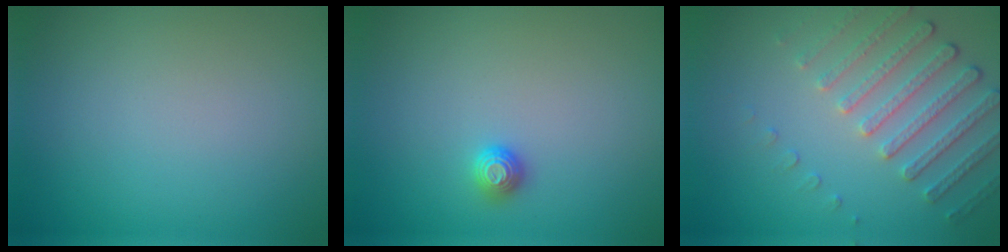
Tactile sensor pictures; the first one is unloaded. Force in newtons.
{"total": 1.1, "press": 1.0, "slide": 0.4}
{"total": 4.5, "press": 3.4, "slide": 2.9}